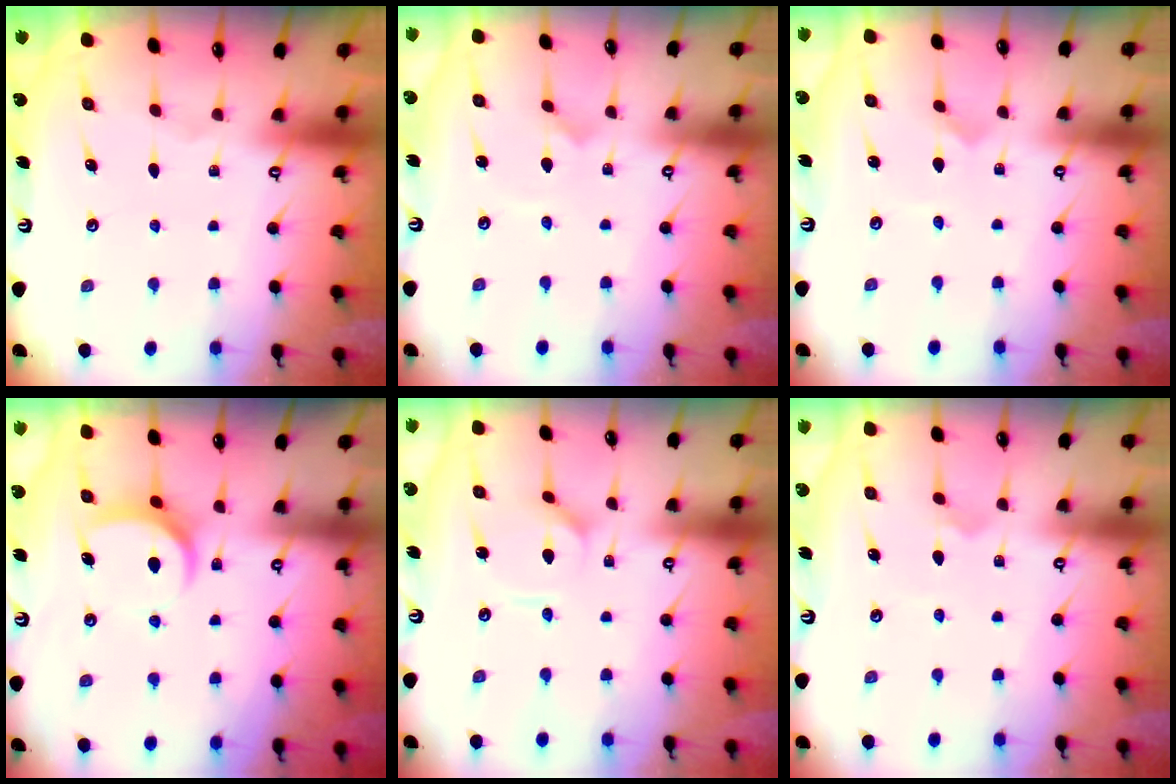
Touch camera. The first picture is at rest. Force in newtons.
{"total": 0.8, "press": 0.8, "slide": 0.1}
{"total": 0.0}
{"total": 8.2, "press": 8.1, "slide": 1.1}
{"total": 2.4, "press": 2.4, "slide": 0.3}
{"total": 4.6, "press": 4.6, "slide": 0.4}